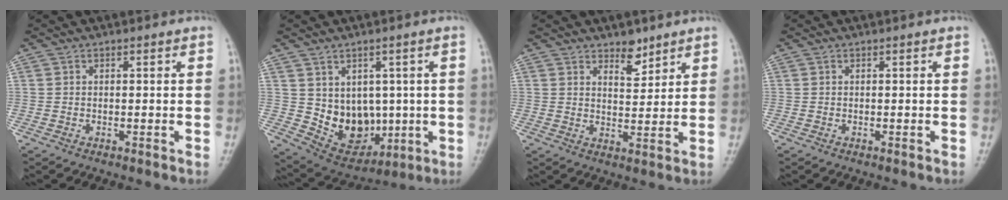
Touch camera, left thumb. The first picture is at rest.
{"total": 10.5, "force": [0.3, 8.2, 6.6], "torque": [-0.055, -0.013, 0.036]}
{"total": 4.6, "force": [3.4, 2.2, 2.2], "torque": [-0.011, -0.027, 0.057]}
{"total": 0.0}